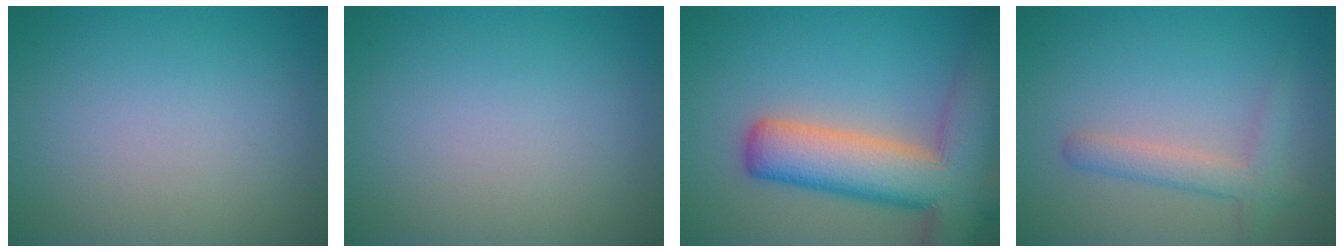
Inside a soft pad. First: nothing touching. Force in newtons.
{"total": 0.0}
{"total": 11.5, "press": 11.5, "slide": 0.7}
{"total": 2.6, "press": 2.6, "slide": 0.2}